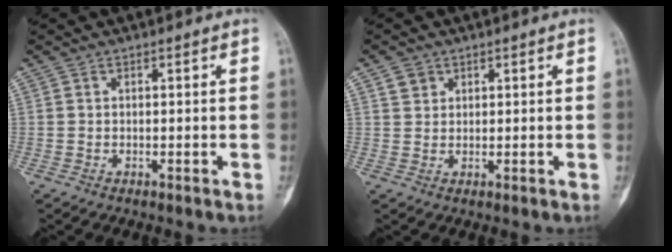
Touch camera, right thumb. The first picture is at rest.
{"total": 2.3, "force": [1.4, 1.8, 0.6], "torque": [0.002, -0.005, 0.023]}